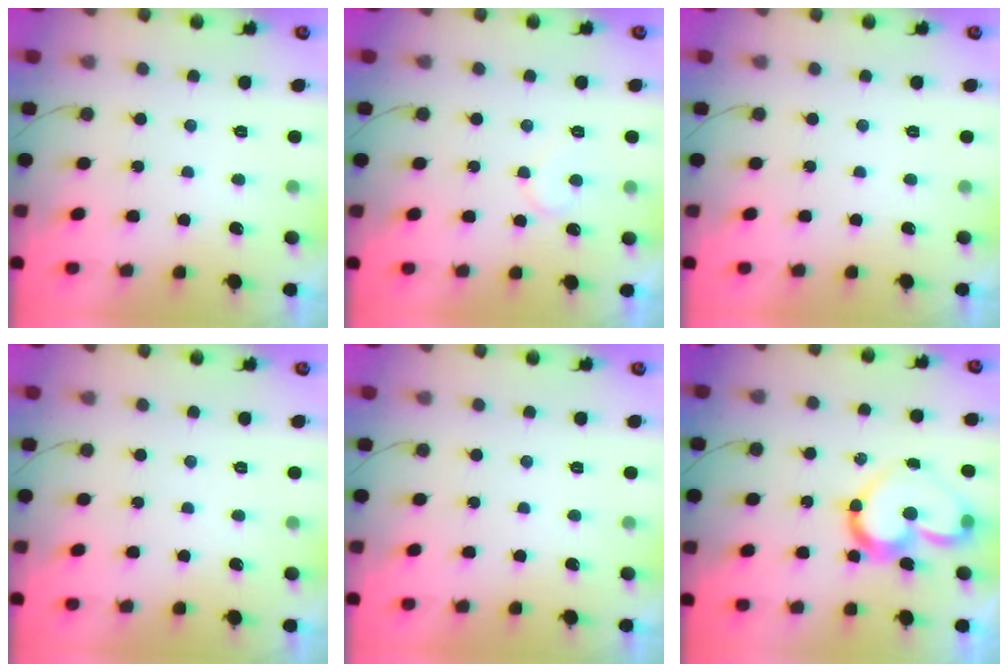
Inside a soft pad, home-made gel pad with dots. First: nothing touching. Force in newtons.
{"total": 5.1, "press": 5.1, "slide": 0.3}
{"total": 2.0, "press": 2.0, "slide": 0.1}
{"total": 0.0}
{"total": 2.0, "press": 2.0, "slide": 0.1}
{"total": 14.9, "press": 14.8, "slide": 1.4}